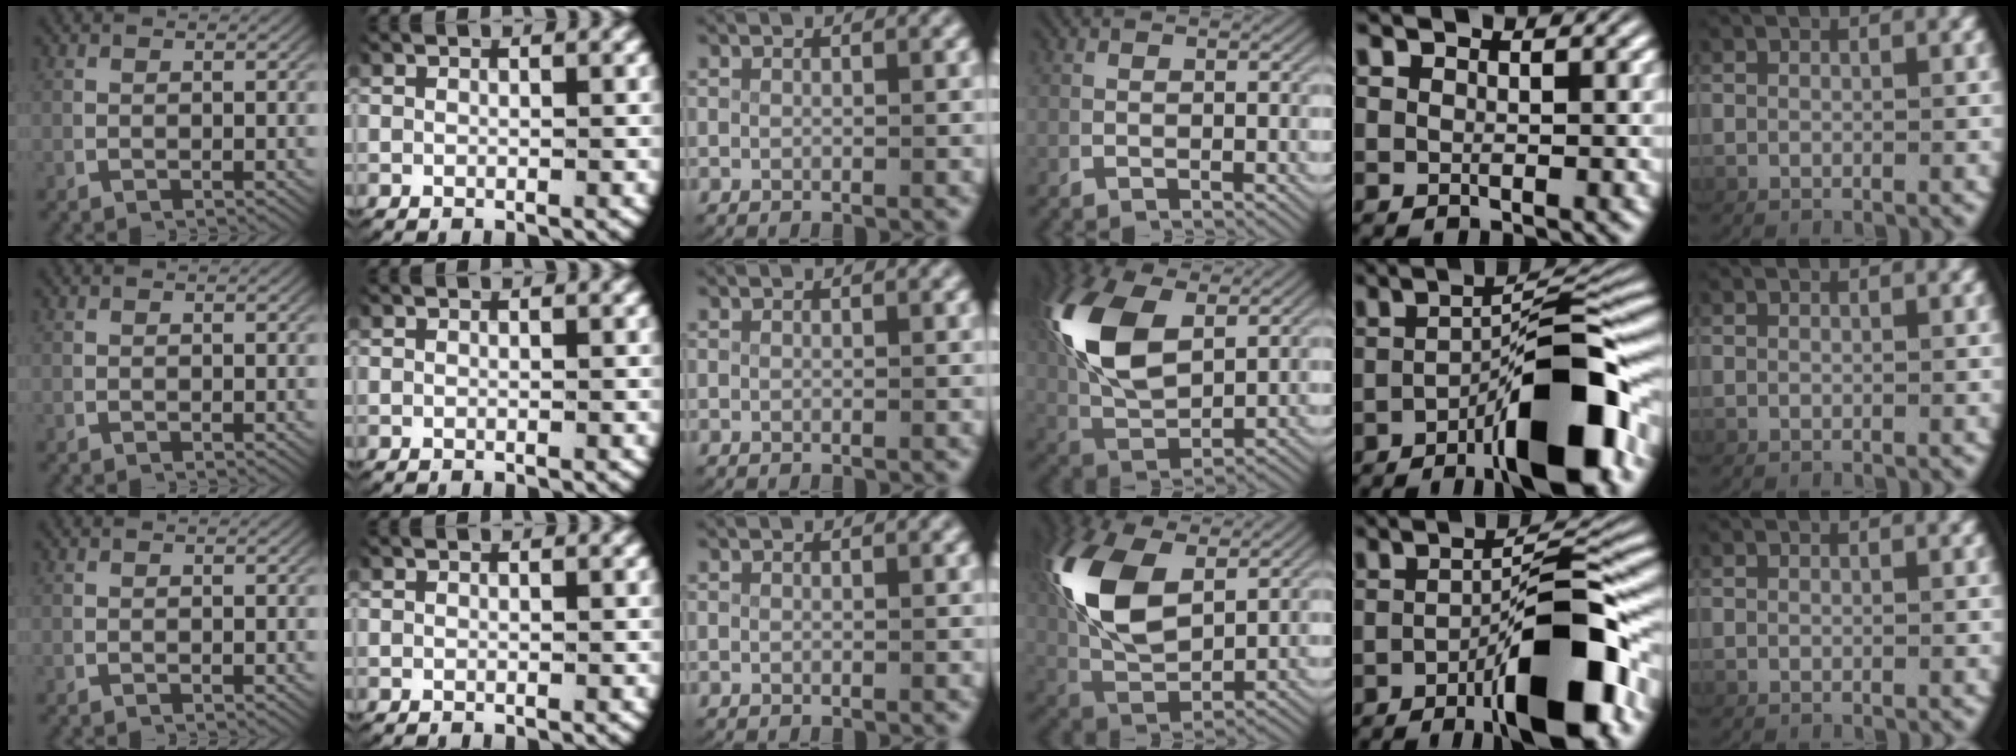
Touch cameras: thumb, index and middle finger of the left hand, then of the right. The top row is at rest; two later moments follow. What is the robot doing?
{"motion": "lift_and_place", "object": "fork"}